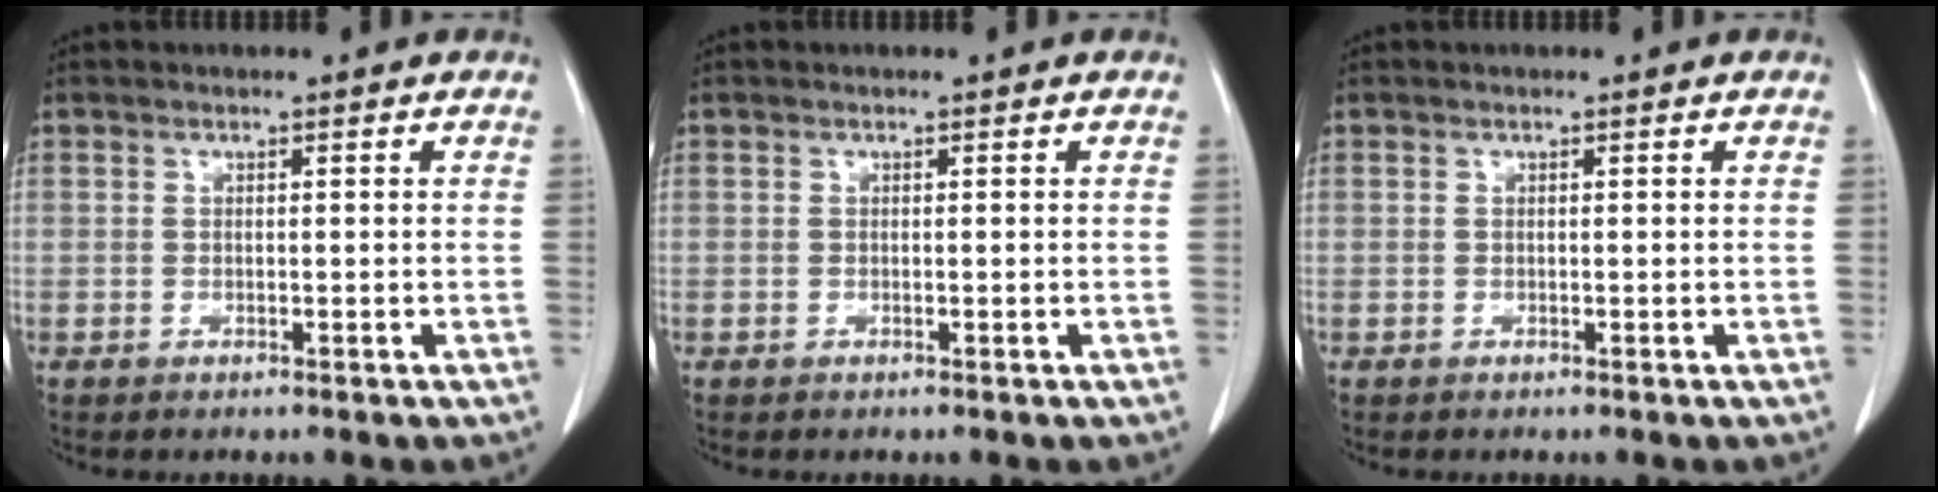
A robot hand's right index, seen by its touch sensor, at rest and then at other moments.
{"total": 0.0}
{"total": 0.0}